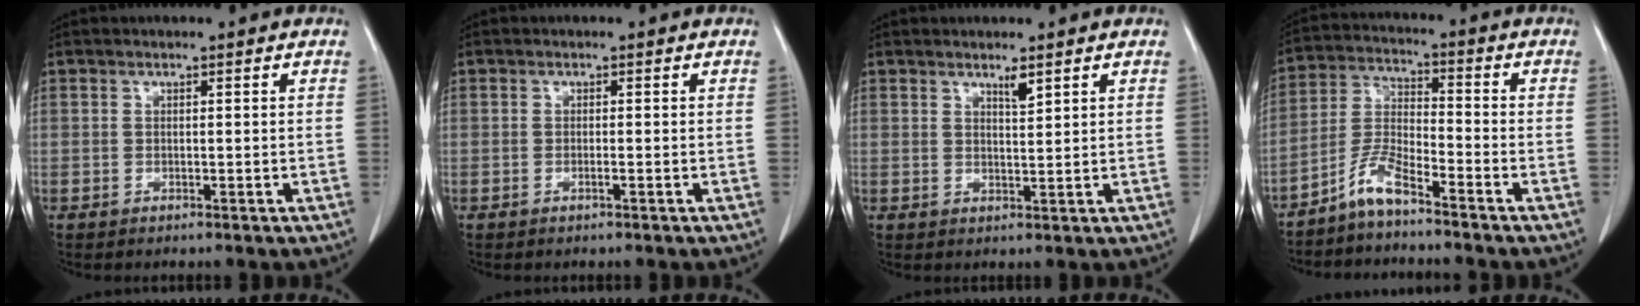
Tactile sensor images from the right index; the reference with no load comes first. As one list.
[{"total": 0.6, "force": [-0.3, -0.1, 0.5], "torque": [-0.011, 0.000, -0.005]}, {"total": 1.9, "force": [1.4, 0.1, 1.2], "torque": [-0.025, -0.005, 0.028]}, {"total": 6.0, "force": [-4.8, 0.6, 3.5], "torque": [-0.084, -0.010, -0.102]}]